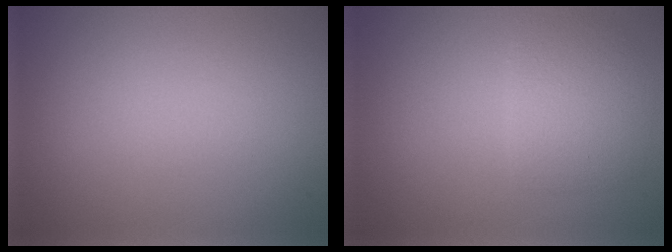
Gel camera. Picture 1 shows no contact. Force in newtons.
{"total": 2.9, "press": 2.9, "slide": 0.1}